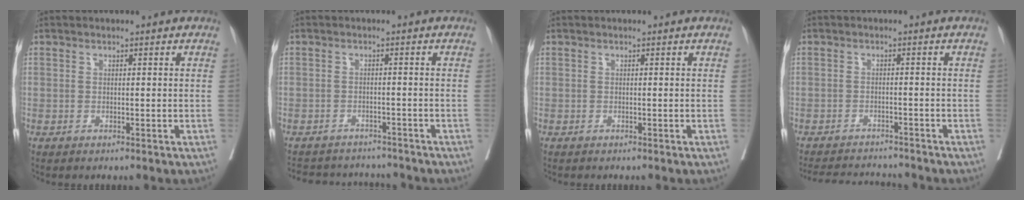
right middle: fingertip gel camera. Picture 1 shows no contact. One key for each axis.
{"total": 9.5, "fx": -9.0, "fy": 2.5, "fz": 1.6, "tx": -0.028, "ty": 0.014, "tz": -0.118}
{"total": 0.0}
{"total": 8.5, "fx": -8.2, "fy": 1.1, "fz": 1.7, "tx": -0.026, "ty": 0.003, "tz": -0.118}